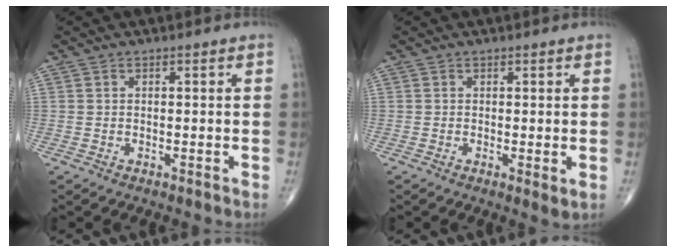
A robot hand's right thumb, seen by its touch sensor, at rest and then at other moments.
{"total": 1.8, "force": [0.1, 0.5, 1.7], "torque": [-0.027, -0.009, -0.001]}